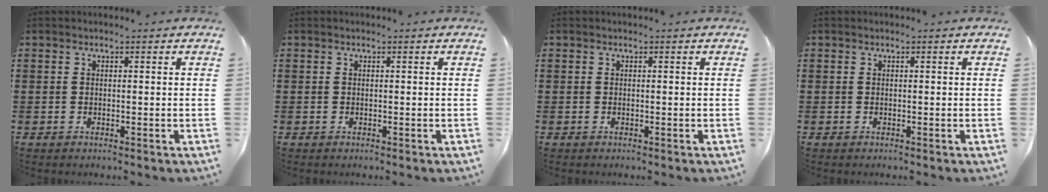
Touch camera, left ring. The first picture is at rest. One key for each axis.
{"total": 0.0}
{"total": 0.0}
{"total": 0.0}